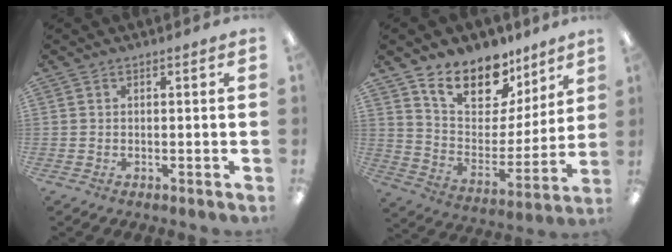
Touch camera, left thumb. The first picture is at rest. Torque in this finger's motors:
{"motor_torque": [0.40, 0.45, 1.15, -1.62, 0.08]}